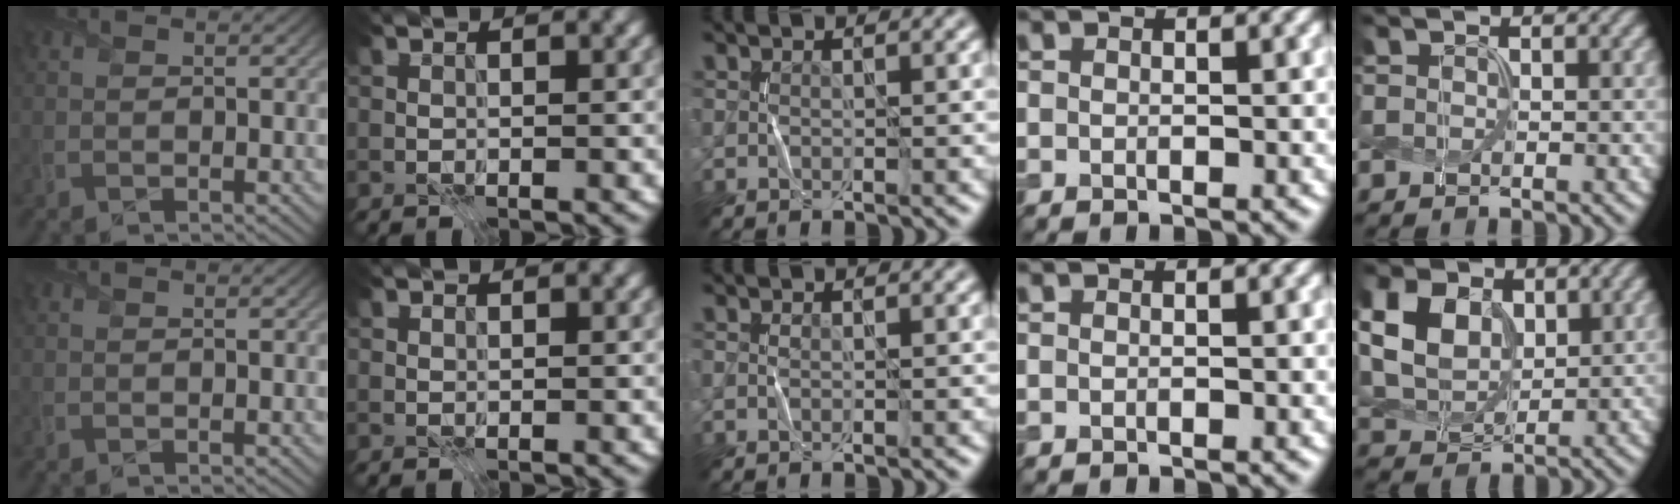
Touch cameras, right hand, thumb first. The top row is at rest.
{"little": {"total": 6.0, "force": [1.0, 4.6, 3.8], "torque": [-0.105, 0.003, 0.026]}}